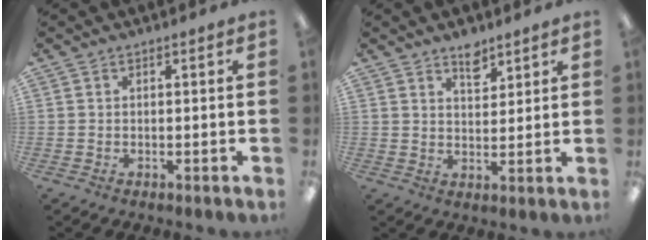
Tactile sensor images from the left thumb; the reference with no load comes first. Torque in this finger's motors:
{"motor_torque": [0.16, -0.34, 0.40, -0.35, 0.16]}